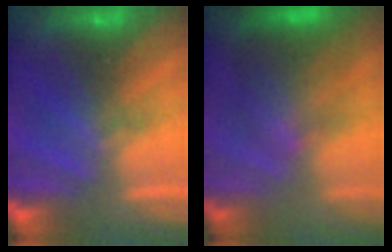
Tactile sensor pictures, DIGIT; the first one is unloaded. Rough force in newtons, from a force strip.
{"total": 3.8}